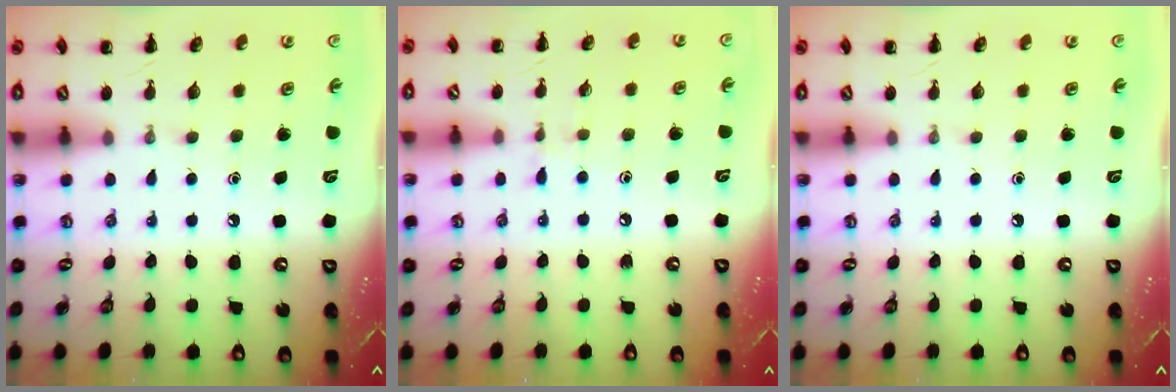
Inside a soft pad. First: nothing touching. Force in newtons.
{"total": 6.0, "press": 5.7, "slide": 2.0}
{"total": 0.0}